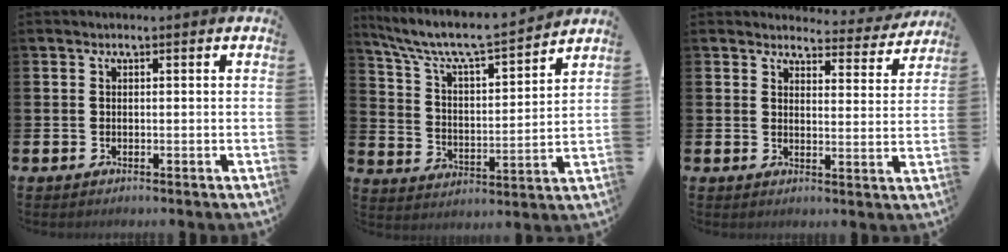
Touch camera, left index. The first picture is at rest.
{"total": 7.8, "force": [7.1, 1.1, 3.0], "torque": [-0.094, -0.050, 0.117]}
{"total": 3.7, "force": [3.6, 0.9, 0.3], "torque": [-0.008, -0.028, 0.059]}